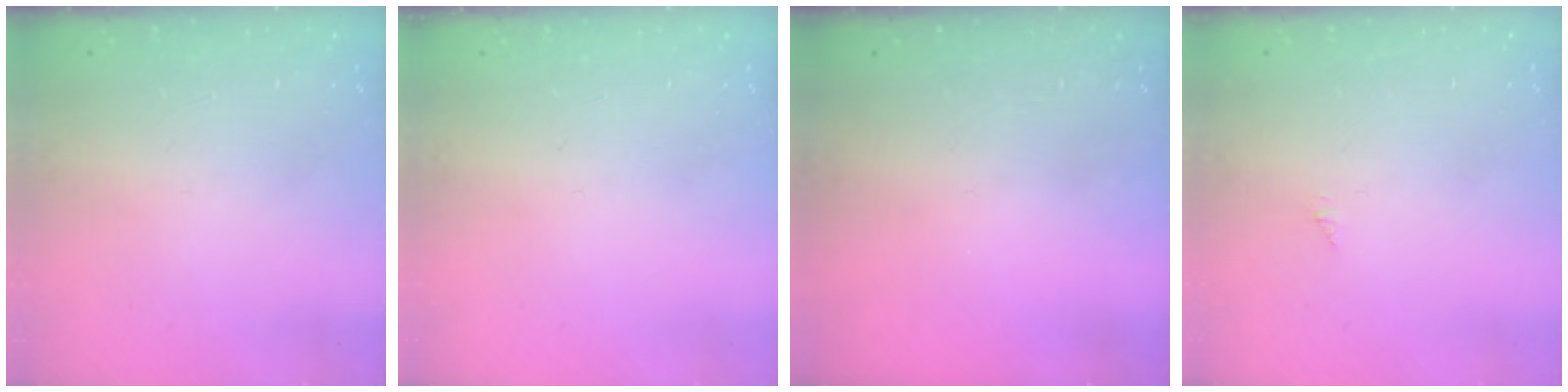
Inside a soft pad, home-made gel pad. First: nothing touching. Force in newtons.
{"total": 0.0}
{"total": 0.0}
{"total": 0.0}